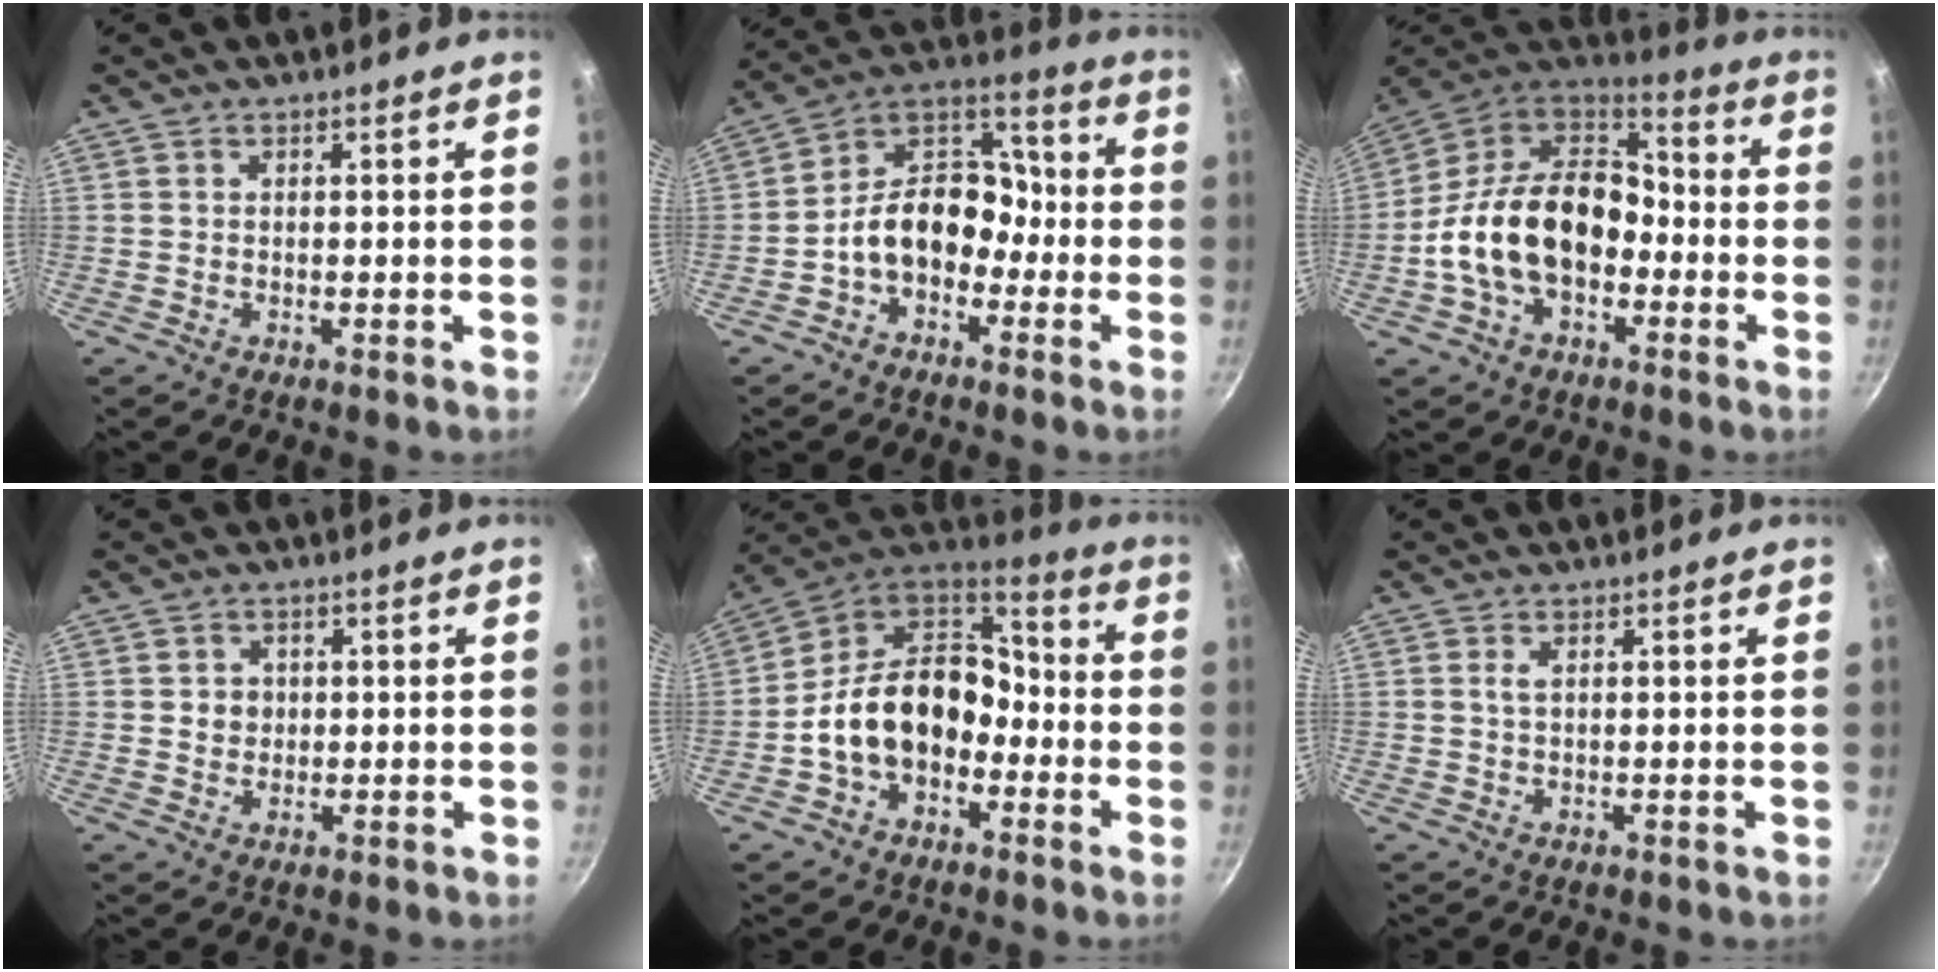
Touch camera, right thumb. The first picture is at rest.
{"total": 13.4, "force": [-3.8, 9.8, 8.3], "torque": [-0.086, 0.064, -0.087]}
{"total": 20.7, "force": [-3.9, 14.0, 14.7], "torque": [-0.232, 0.056, -0.081]}
{"total": 2.7, "force": [0.2, 2.5, 1.0], "torque": [-0.002, 0.002, 0.002]}
{"total": 16.9, "force": [-4.1, 12.2, 10.9], "torque": [-0.148, 0.063, -0.084]}
{"total": 1.4, "force": [0.3, 0.7, 1.1], "torque": [-0.021, 0.002, 0.007]}